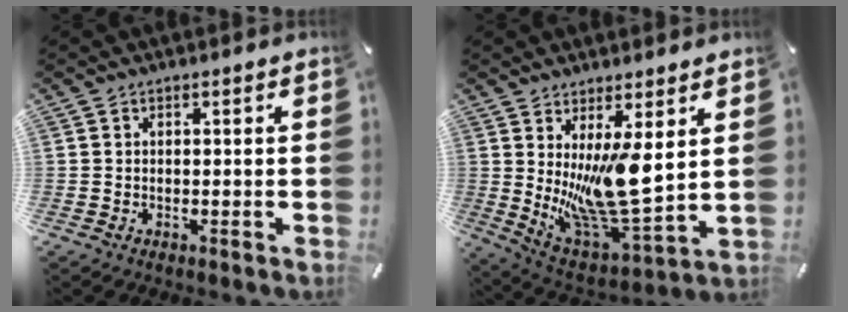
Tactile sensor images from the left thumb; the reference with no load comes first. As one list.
[{"total": 15.7, "force": [4.5, 5.6, 13.9], "torque": [-0.263, -0.065, 0.079]}]